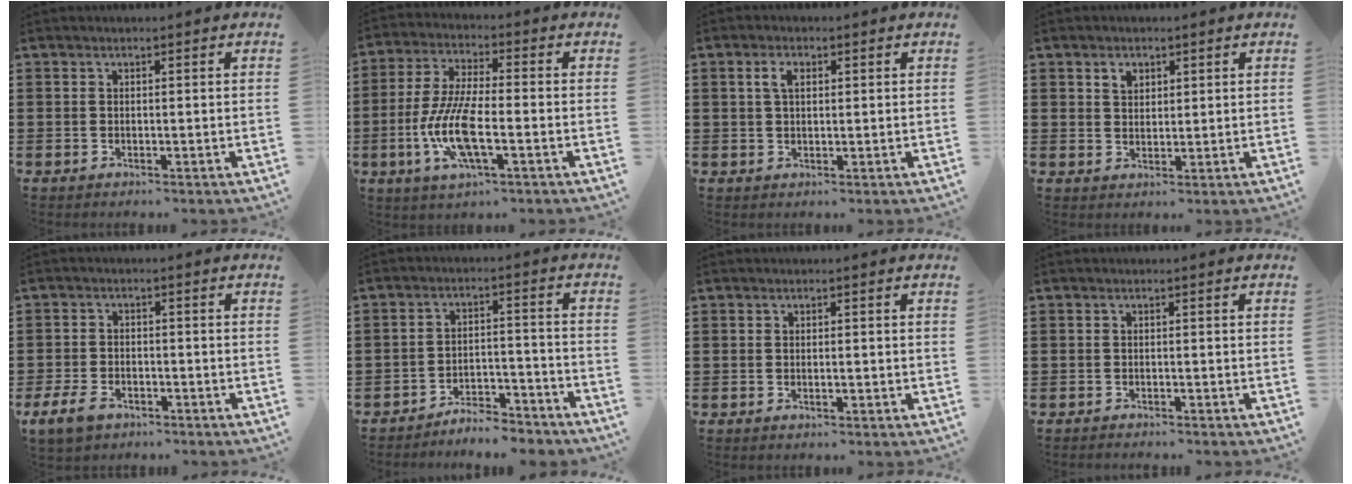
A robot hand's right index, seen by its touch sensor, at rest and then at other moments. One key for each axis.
{"total": 10.1, "fx": -3.4, "fy": 3.1, "fz": 9.0, "tx": -0.200, "ty": -0.011, "tz": -0.066}
{"total": 2.6, "fx": 0.9, "fy": 1.2, "fz": 2.1, "tx": -0.046, "ty": 0.008, "tz": 0.014}
{"total": 2.2, "fx": 1.4, "fy": 1.4, "fz": 0.8, "tx": -0.021, "ty": 0.005, "tz": 0.026}
{"total": 4.0, "fx": -2.6, "fy": 2.1, "fz": 2.1, "tx": -0.056, "ty": 0.003, "tz": -0.055}
{"total": 5.3, "fx": -5.2, "fy": 0.5, "fz": 0.5, "tx": -0.010, "ty": 0.013, "tz": -0.106}
{"total": 1.0, "fx": -0.2, "fy": 0.3, "fz": 0.9, "tx": -0.017, "ty": 0.000, "tz": -0.002}
{"total": 0.8, "fx": -0.8, "fy": 0.0, "fz": -0.1, "tx": -0.001, "ty": 0.001, "tz": -0.017}